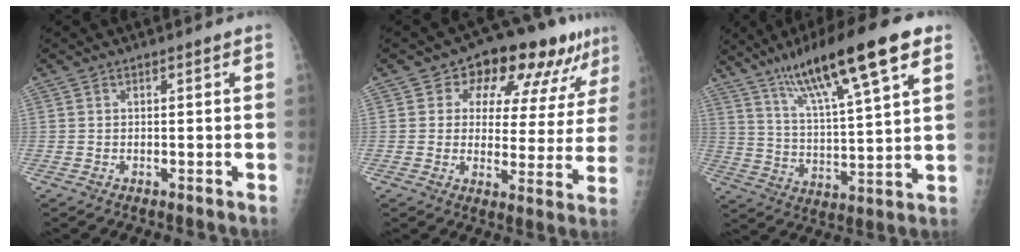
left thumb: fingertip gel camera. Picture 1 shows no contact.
{"total": 15.1, "force": [8.6, 8.2, 9.2], "torque": [-0.074, -0.015, 0.114]}
{"total": 20.1, "force": [11.6, 3.6, 16.0], "torque": [-0.253, -0.027, 0.199]}